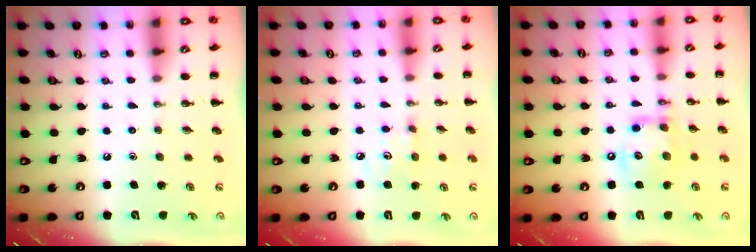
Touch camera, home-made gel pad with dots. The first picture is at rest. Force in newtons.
{"total": 3.4, "press": 3.3, "slide": 0.8}
{"total": 13.6, "press": 13.5, "slide": 1.2}